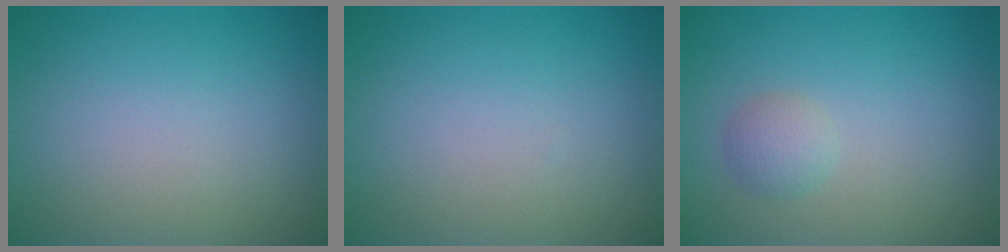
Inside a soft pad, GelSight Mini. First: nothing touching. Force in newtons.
{"total": 0.0}
{"total": 1.6, "press": 1.6, "slide": 0.0}